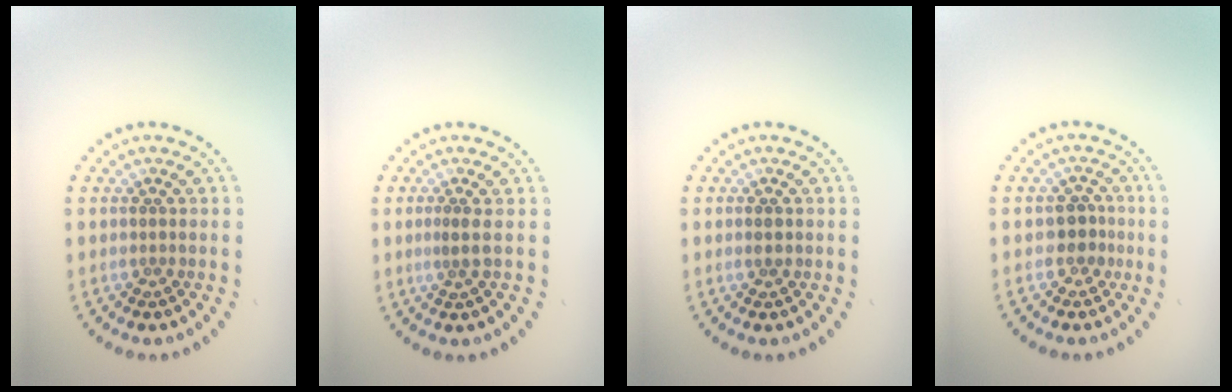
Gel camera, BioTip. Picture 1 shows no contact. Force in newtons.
{"total": 1.1, "press": 0.7, "slide": 0.9}
{"total": 1.2, "press": 1.2, "slide": 0.2}
{"total": 1.9, "press": 1.6, "slide": 1.1}